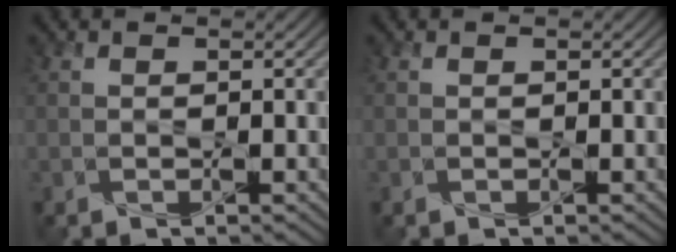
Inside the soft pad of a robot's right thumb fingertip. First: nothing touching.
{"total": 0.0}